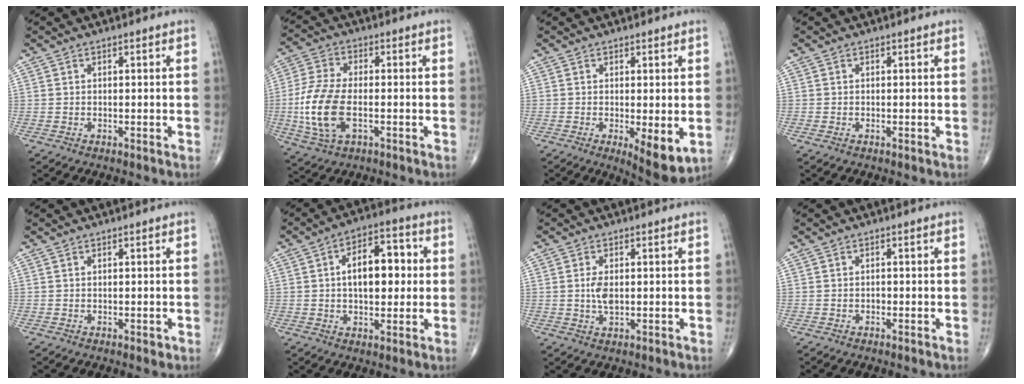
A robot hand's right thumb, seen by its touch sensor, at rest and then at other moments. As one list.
[{"total": 12.3, "force": [-2.3, 6.3, 10.3], "torque": [-0.231, 0.006, -0.044]}, {"total": 6.9, "force": [-1.3, 2.1, 6.4], "torque": [-0.091, -0.022, -0.017]}, {"total": 0.5, "force": [-0.2, 0.3, 0.4], "torque": [-0.012, -0.003, -0.006]}, {"total": 0.7, "force": [-0.1, 0.3, 0.6], "torque": [-0.007, -0.002, 0.001]}, {"total": 12.1, "force": [1.3, 6.7, 10.1], "torque": [-0.126, 0.019, 0.017]}, {"total": 2.1, "force": [0.2, 1.0, 1.8], "torque": [-0.036, -0.002, 0.005]}, {"total": 0.5, "force": [-0.2, 0.4, 0.3], "torque": [-0.003, 0.002, -0.006]}]